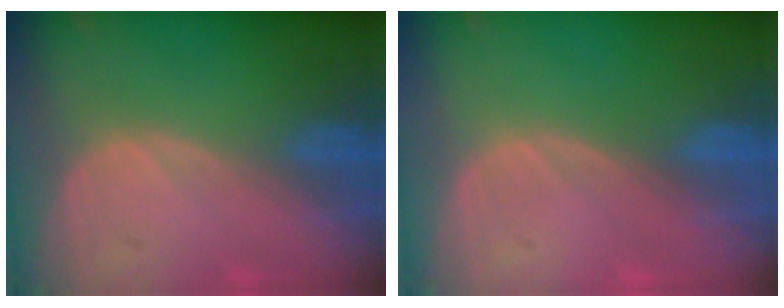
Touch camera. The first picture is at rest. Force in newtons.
{"total": 0.0}